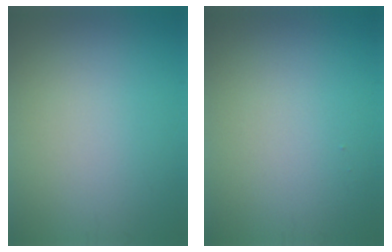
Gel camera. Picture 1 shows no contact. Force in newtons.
{"total": 0.0}